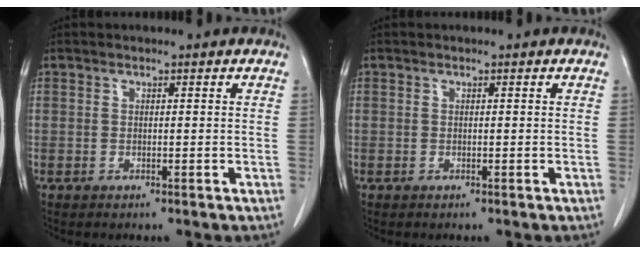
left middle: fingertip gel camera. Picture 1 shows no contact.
{"total": 0.0}